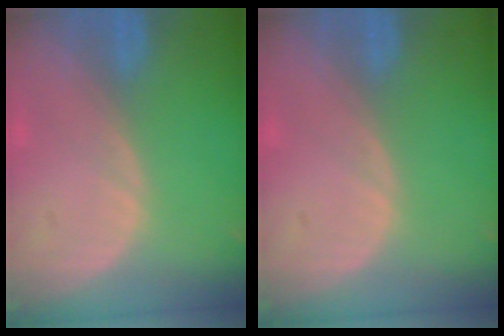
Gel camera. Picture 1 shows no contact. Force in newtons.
{"total": 0.0}